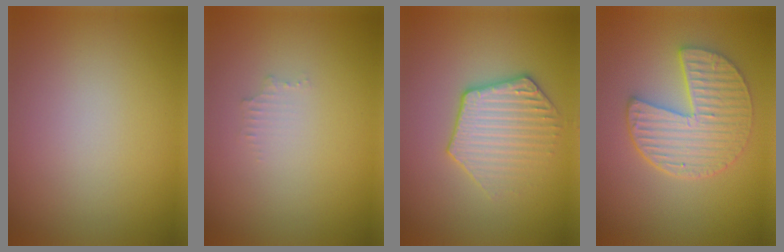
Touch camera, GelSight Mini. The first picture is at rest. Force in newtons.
{"total": 0.9, "press": 0.8, "slide": 0.1}
{"total": 3.5, "press": 3.3, "slide": 0.9}
{"total": 5.2, "press": 4.4, "slide": 2.8}